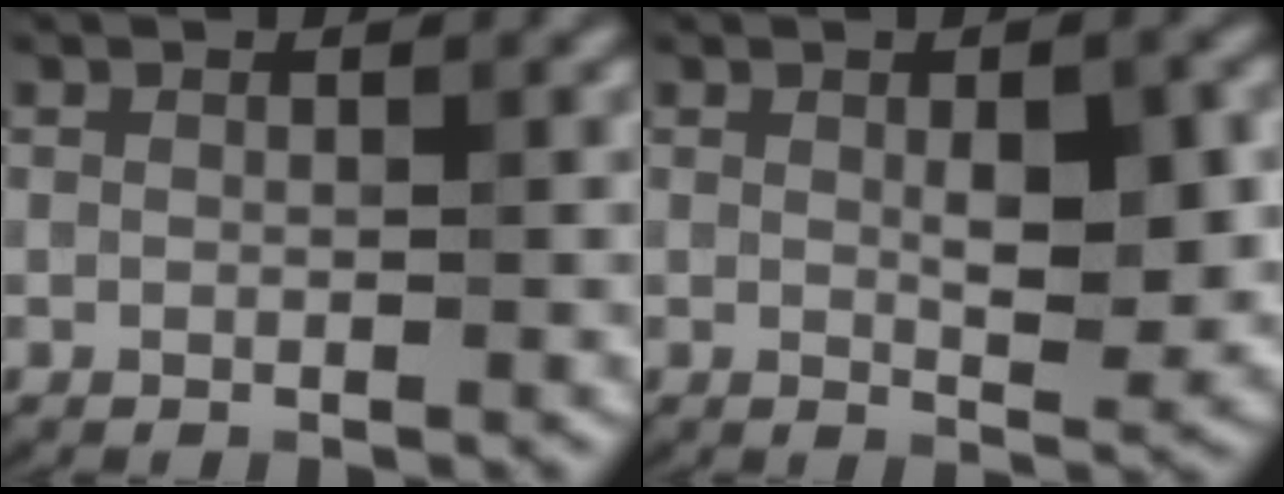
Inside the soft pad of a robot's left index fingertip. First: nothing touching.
{"total": 4.3, "force": [0.5, 1.5, 4.0], "torque": [-0.064, -0.003, 0.011]}